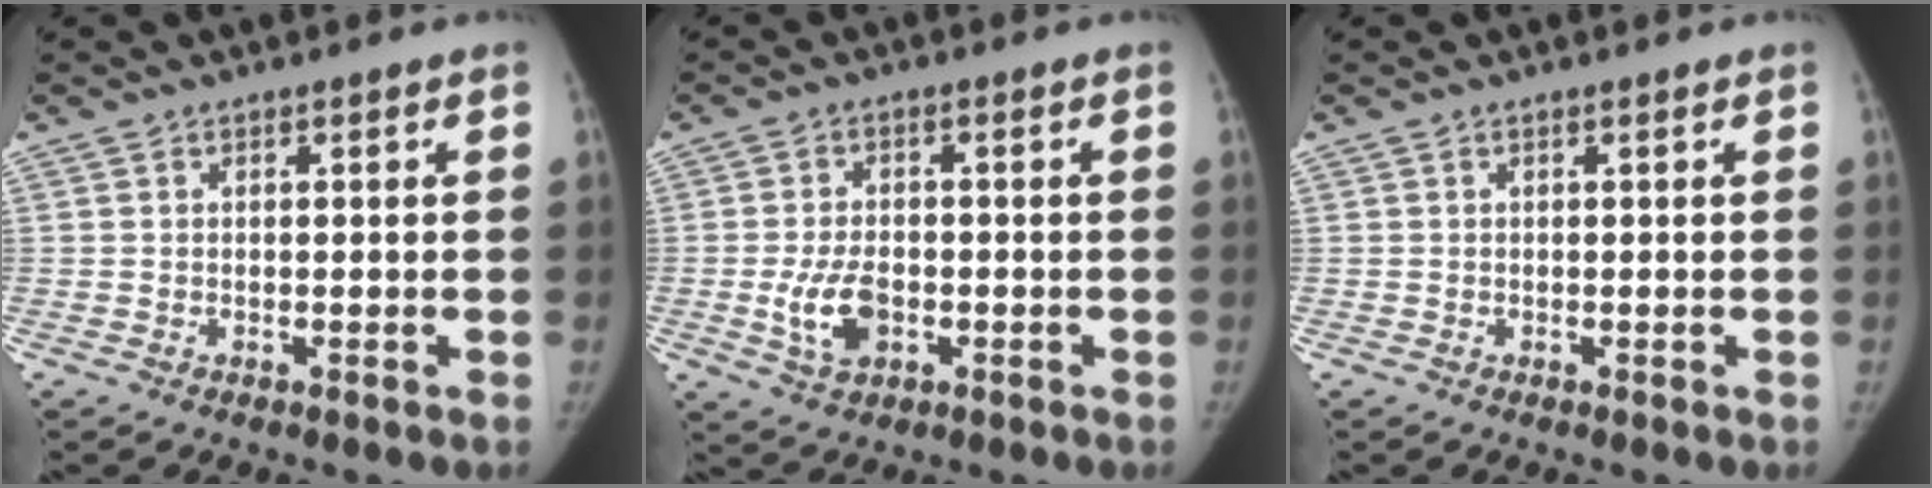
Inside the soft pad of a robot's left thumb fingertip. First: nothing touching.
{"total": 6.7, "force": [-1.7, 4.1, 5.1], "torque": [-0.093, 0.005, -0.026]}
{"total": 0.0}